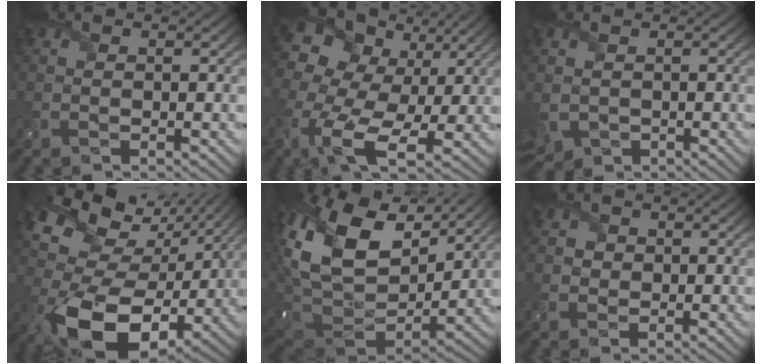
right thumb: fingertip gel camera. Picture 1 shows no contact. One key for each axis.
{"total": 14.7, "fx": 2.0, "fy": 10.3, "fz": 10.4, "tx": -0.252, "ty": -0.026, "tz": 0.057}
{"total": 4.3, "fx": -1.2, "fy": 3.4, "fz": 2.4, "tx": -0.075, "ty": -0.025, "tz": -0.020}
{"total": 17.2, "fx": 2.4, "fy": 11.6, "fz": 12.5, "tx": -0.253, "ty": -0.027, "tz": 0.071}
{"total": 21.0, "fx": 8.0, "fy": 13.9, "fz": 13.5, "tx": -0.307, "ty": 0.014, "tz": 0.177}
{"total": 1.7, "fx": 0.2, "fy": 1.7, "fz": 0.5, "tx": -0.010, "ty": 0.000, "tz": -0.001}